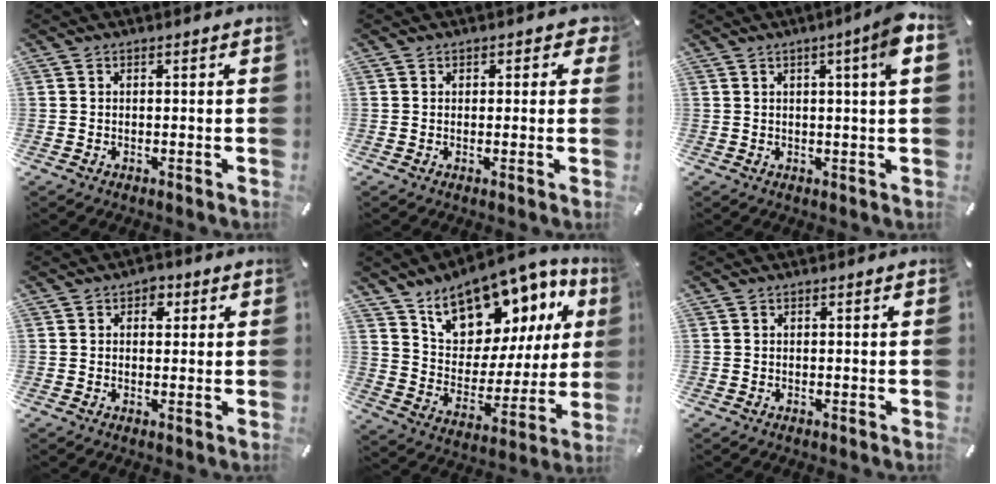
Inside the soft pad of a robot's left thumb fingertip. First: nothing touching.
{"total": 1.8, "force": [0.6, 1.5, 0.8], "torque": [0.007, -0.003, 0.004]}
{"total": 6.3, "force": [2.4, 0.2, 5.8], "torque": [-0.088, -0.007, 0.033]}
{"total": 2.7, "force": [0.9, 2.1, 1.5], "torque": [-0.001, -0.005, 0.007]}
{"total": 15.0, "force": [11.5, 8.2, 5.0], "torque": [-0.079, -0.103, 0.204]}
{"total": 0.0}